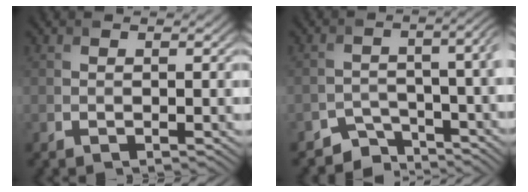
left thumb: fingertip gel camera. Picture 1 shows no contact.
{"total": 5.0, "force": [-4.1, 1.9, 2.2], "torque": [-0.032, -0.012, -0.066]}